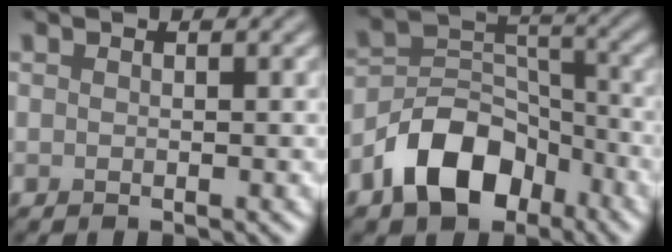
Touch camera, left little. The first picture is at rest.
{"total": 8.1, "force": [-4.7, 5.0, 4.2], "torque": [-0.063, 0.001, -0.096]}